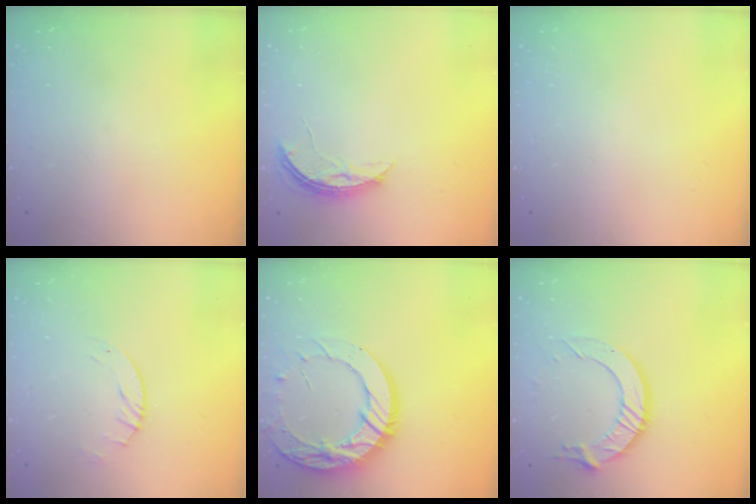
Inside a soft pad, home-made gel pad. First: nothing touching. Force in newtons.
{"total": 5.8, "press": 5.7, "slide": 0.5}
{"total": 0.0}
{"total": 2.8, "press": 2.8, "slide": 0.4}
{"total": 18.0, "press": 17.9, "slide": 1.6}
{"total": 11.8, "press": 11.8, "slide": 1.1}